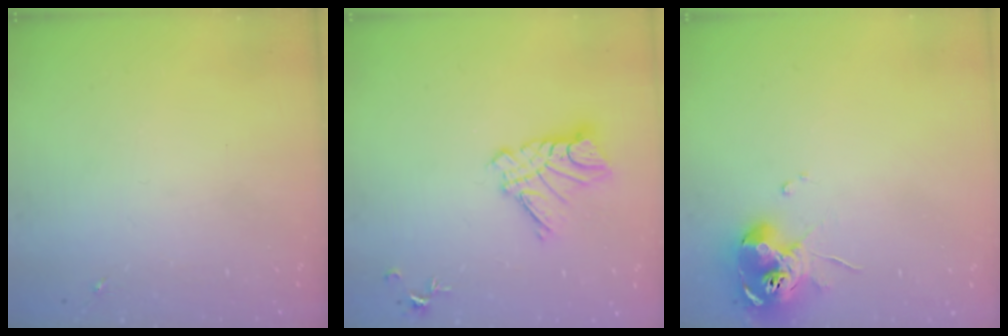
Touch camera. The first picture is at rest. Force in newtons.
{"total": 11.1, "press": 11.0, "slide": 1.1}
{"total": 10.5, "press": 10.4, "slide": 1.3}